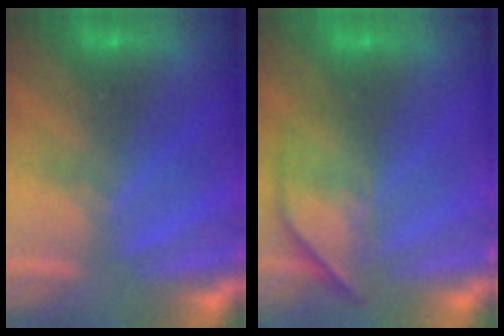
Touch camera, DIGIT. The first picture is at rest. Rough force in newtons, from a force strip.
{"total": 3.9}